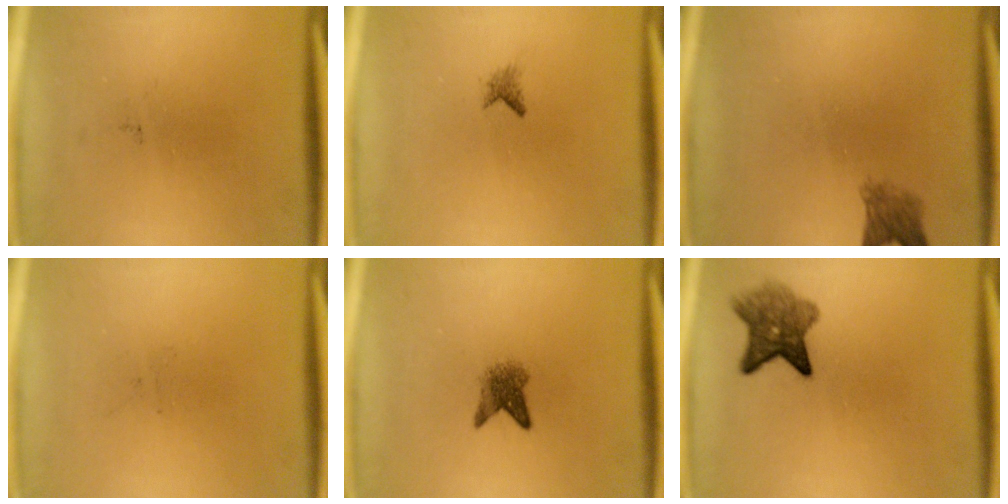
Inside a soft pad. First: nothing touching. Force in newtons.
{"total": 0.9}
{"total": 2.9}
{"total": 0.0}
{"total": 3.1}
{"total": 5.8}